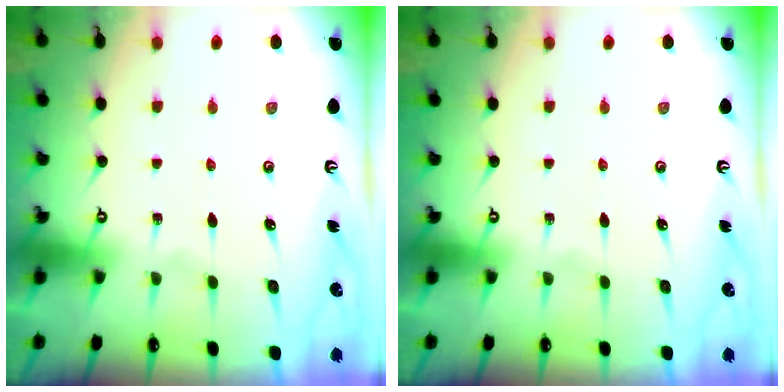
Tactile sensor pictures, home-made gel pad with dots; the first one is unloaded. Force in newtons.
{"total": 0.0}